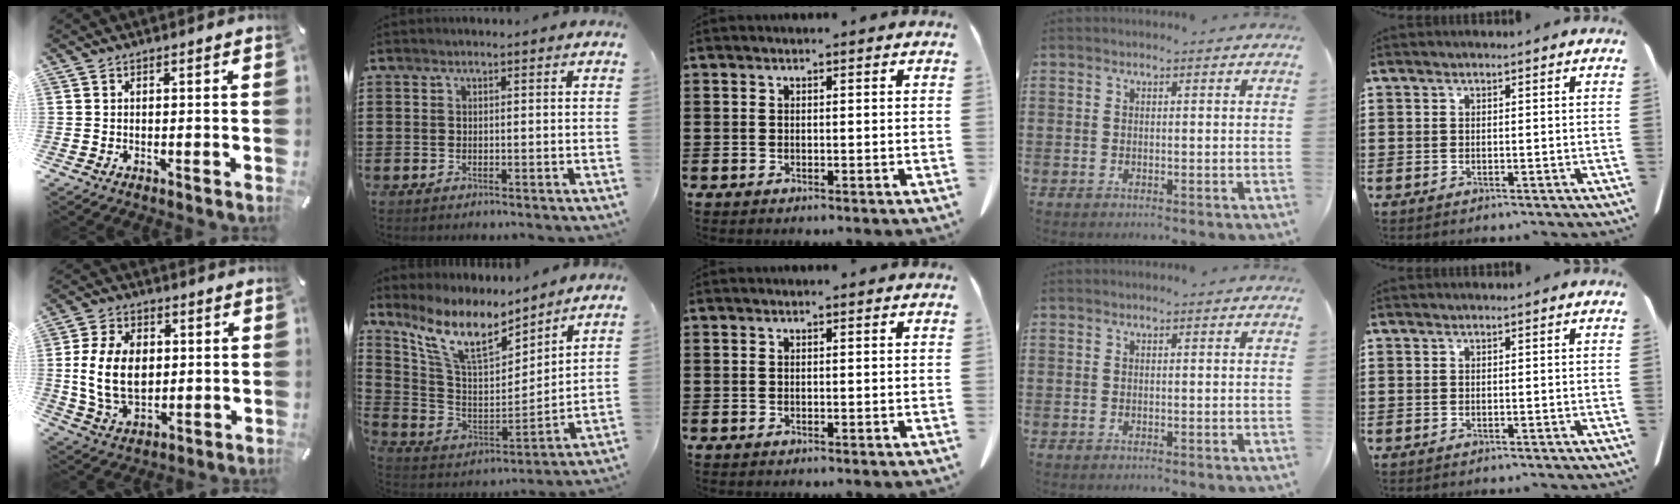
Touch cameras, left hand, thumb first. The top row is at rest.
{"thumb": {"total": 13.6, "force": [0.8, 9.9, 9.3], "torque": [-0.198, 0.011, 0.015]}, "index": {"total": 11.1, "force": [8.5, 3.0, 6.6], "torque": [-0.162, -0.040, 0.148]}}